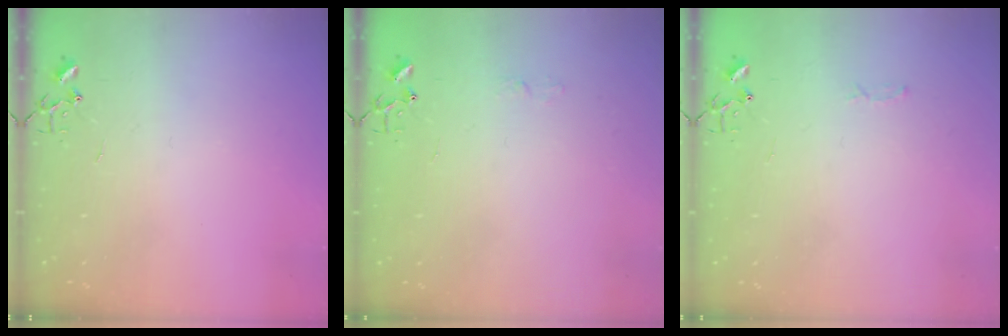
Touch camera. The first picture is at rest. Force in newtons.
{"total": 3.6, "press": 3.6, "slide": 0.4}
{"total": 2.8, "press": 2.8, "slide": 0.4}